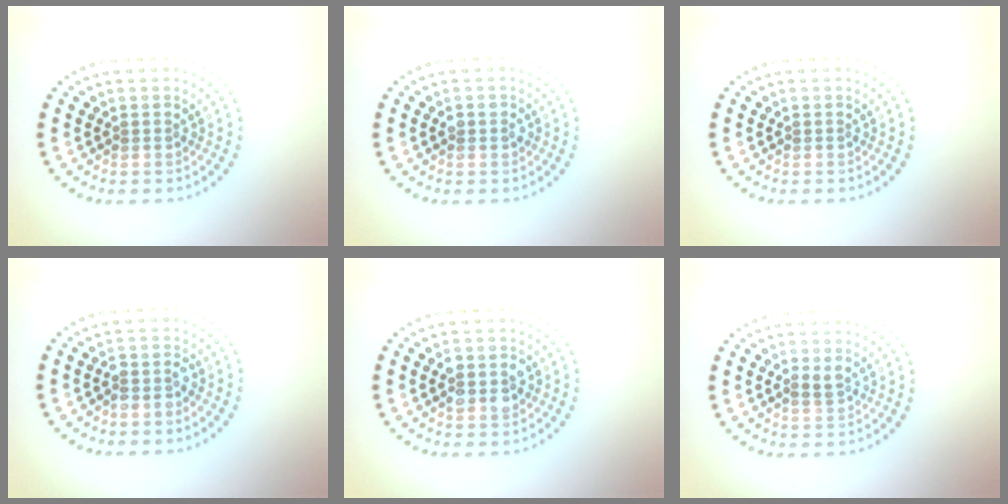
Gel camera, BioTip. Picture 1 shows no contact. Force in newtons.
{"total": 1.1, "press": 1.1, "slide": 0.4}
{"total": 0.0}
{"total": 1.6, "press": 1.5, "slide": 0.7}
{"total": 2.9, "press": 2.9, "slide": 0.3}
{"total": 1.2, "press": 1.1, "slide": 0.4}